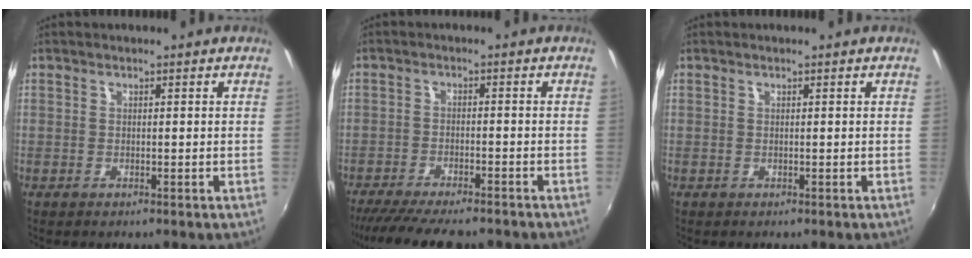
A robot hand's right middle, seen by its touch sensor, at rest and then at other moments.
{"total": 12.3, "force": [-10.5, 1.9, 6.0], "torque": [-0.125, -0.038, -0.165]}
{"total": 0.0}